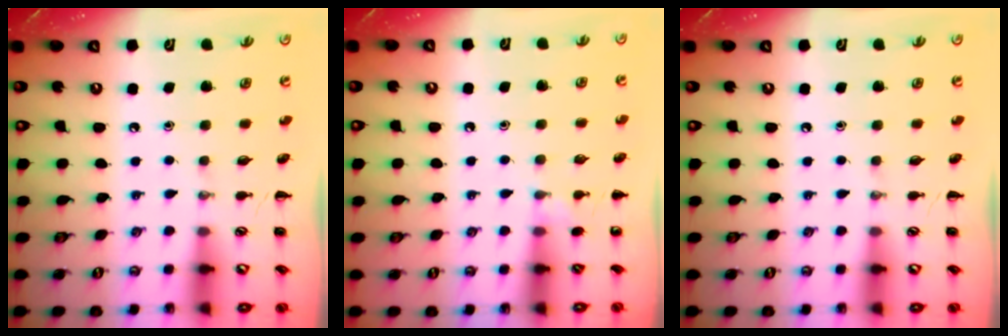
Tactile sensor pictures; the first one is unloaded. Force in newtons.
{"total": 5.5, "press": 5.3, "slide": 1.6}
{"total": 0.0}